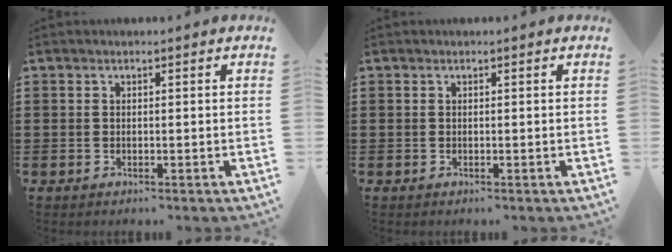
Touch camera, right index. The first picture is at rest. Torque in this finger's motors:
{"motor_torque": [-0.05, 0.02, 0.00, -0.01]}